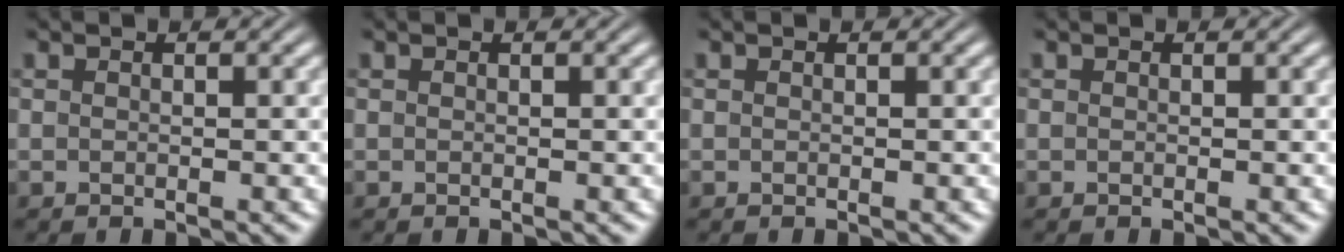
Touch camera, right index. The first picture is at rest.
{"total": 0.0}
{"total": 0.0}
{"total": 0.0}